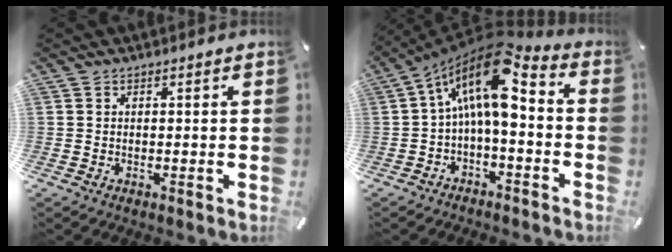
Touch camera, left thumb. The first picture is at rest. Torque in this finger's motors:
{"motor_torque": [1.53, 3.33, 2.67, -0.11, 0.42]}